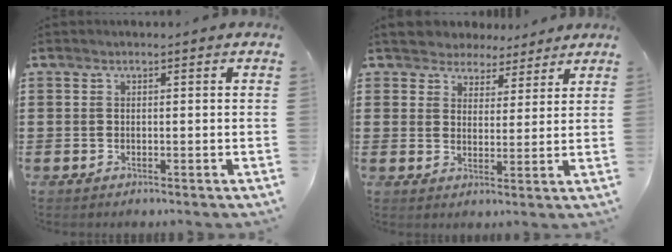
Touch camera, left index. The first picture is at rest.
{"total": 4.3, "force": [3.8, 1.9, -0.5], "torque": [-0.015, -0.011, 0.069]}